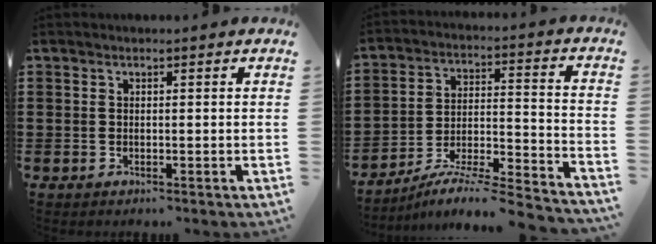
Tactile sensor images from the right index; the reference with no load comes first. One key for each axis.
{"total": 7.2, "fx": -6.6, "fy": -0.1, "fz": 2.8, "tx": -0.044, "ty": -0.006, "tz": -0.133}